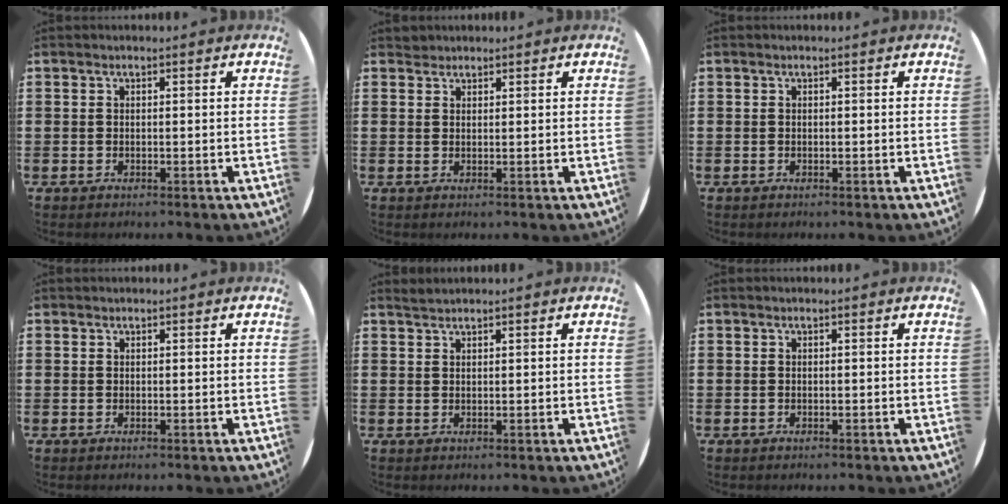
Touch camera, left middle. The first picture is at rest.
{"total": 1.0, "force": [1.0, 0.2, -0.1], "torque": [0.000, 0.001, 0.019]}
{"total": 0.0}
{"total": 0.0}
{"total": 0.9, "force": [0.9, -0.1, -0.1], "torque": [-0.001, -0.001, 0.019]}
{"total": 0.0}